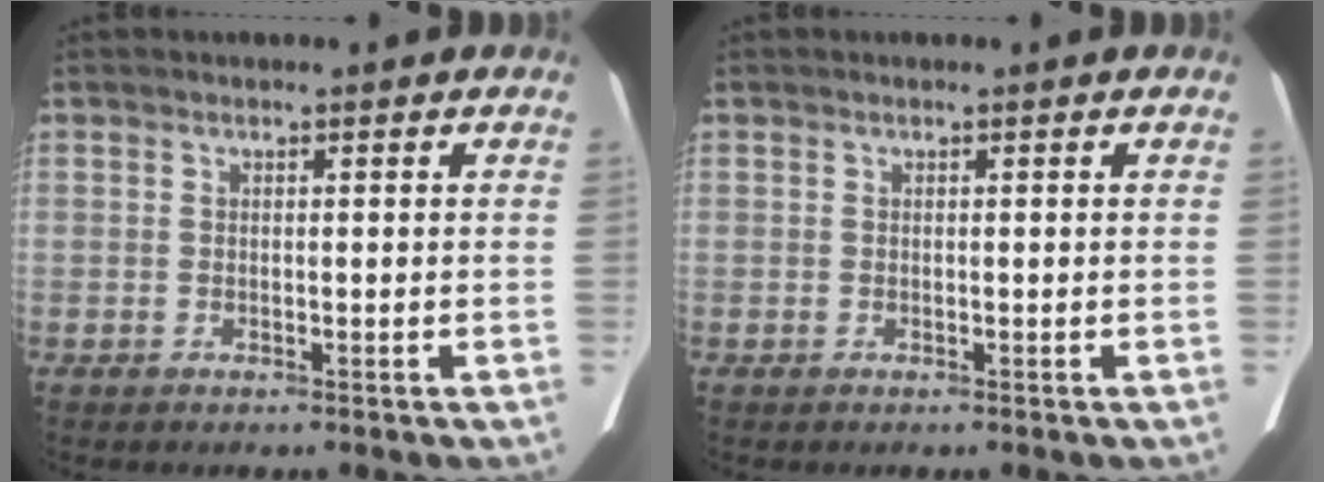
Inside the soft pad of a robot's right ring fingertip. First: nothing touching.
{"total": 0.0}